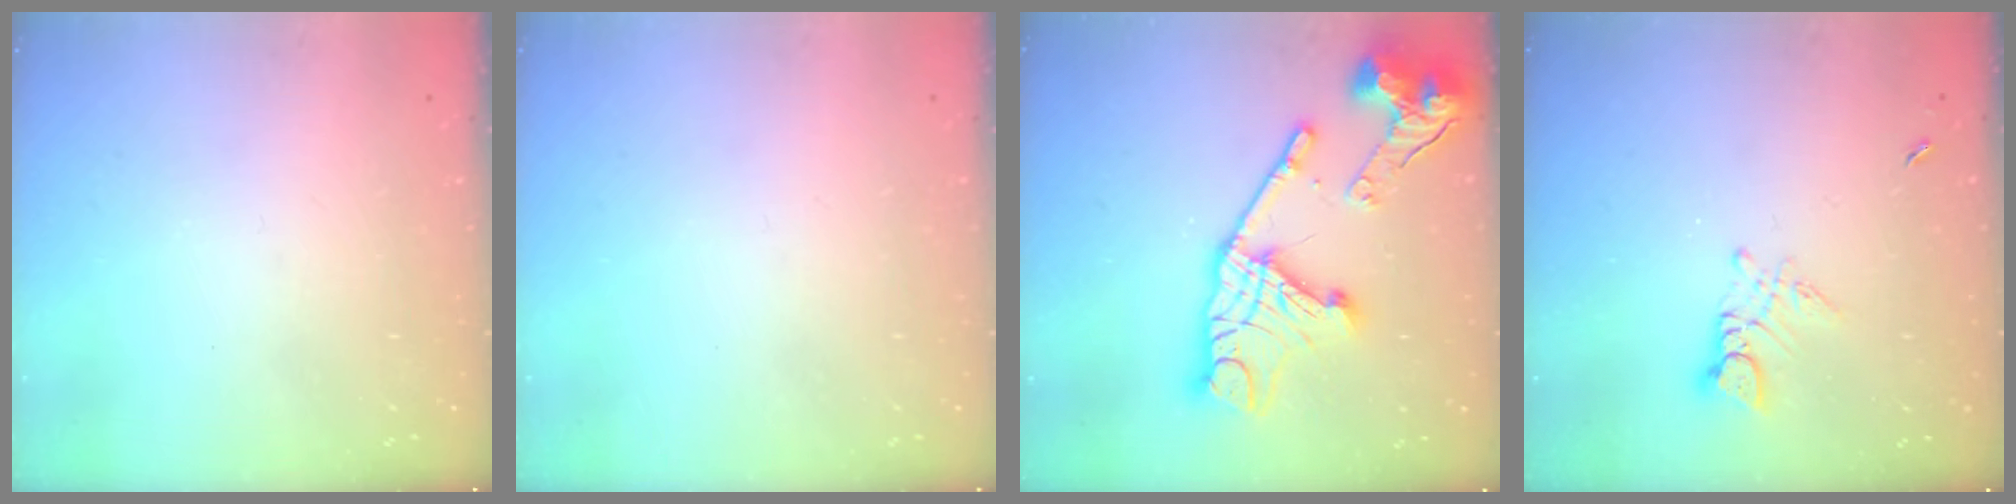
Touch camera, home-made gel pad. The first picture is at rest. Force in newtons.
{"total": 0.0}
{"total": 22.9, "press": 22.8, "slide": 2.1}
{"total": 3.4, "press": 3.4, "slide": 0.4}